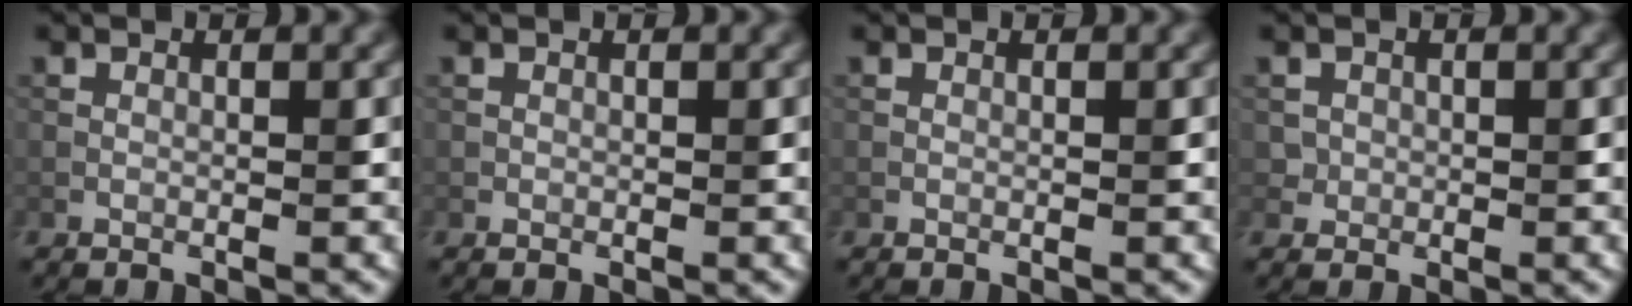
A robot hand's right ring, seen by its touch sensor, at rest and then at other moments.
{"total": 0.0}
{"total": 0.0}
{"total": 1.5, "force": [0.2, 1.5, -0.1], "torque": [-0.008, -0.004, 0.005]}